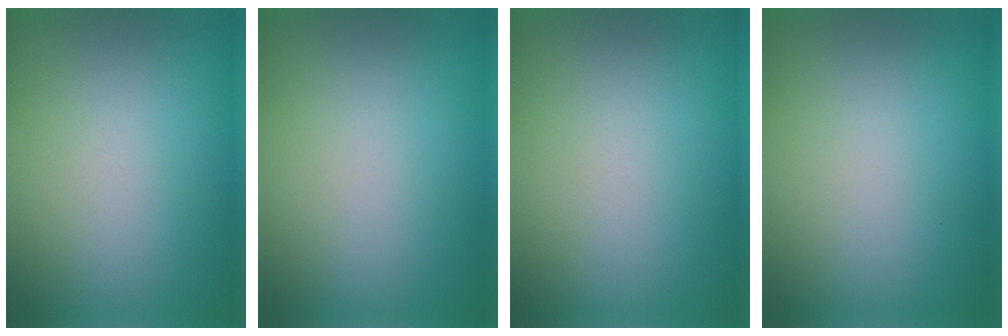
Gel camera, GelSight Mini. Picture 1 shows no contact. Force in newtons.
{"total": 0.0}
{"total": 0.0}
{"total": 0.0}